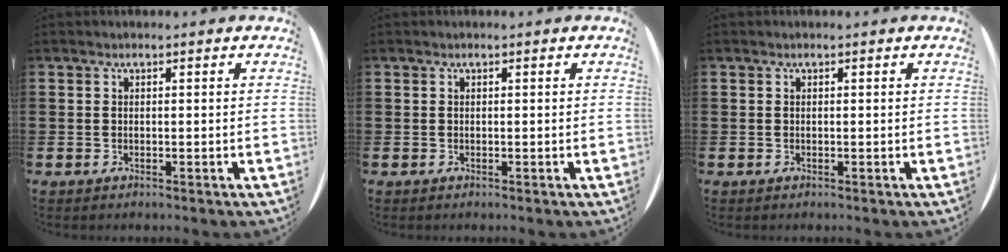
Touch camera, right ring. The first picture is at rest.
{"total": 0.0}
{"total": 0.0}